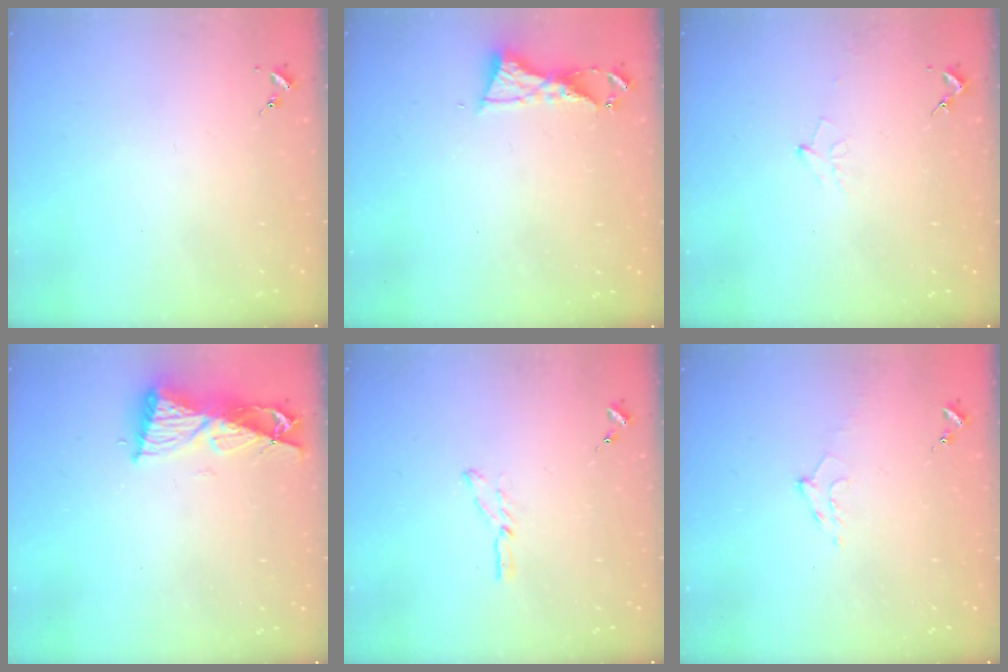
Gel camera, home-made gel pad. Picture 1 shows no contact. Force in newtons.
{"total": 6.6, "press": 6.6, "slide": 0.6}
{"total": 5.3, "press": 5.2, "slide": 1.0}
{"total": 11.3, "press": 11.2, "slide": 0.8}
{"total": 3.7, "press": 3.7, "slide": 0.4}
{"total": 9.4, "press": 9.4, "slide": 0.9}